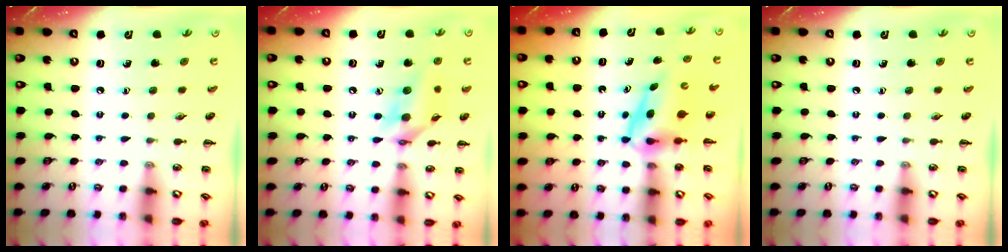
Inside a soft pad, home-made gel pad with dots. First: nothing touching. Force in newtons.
{"total": 13.7, "press": 13.5, "slide": 2.5}
{"total": 6.4, "press": 6.3, "slide": 1.2}
{"total": 0.0}